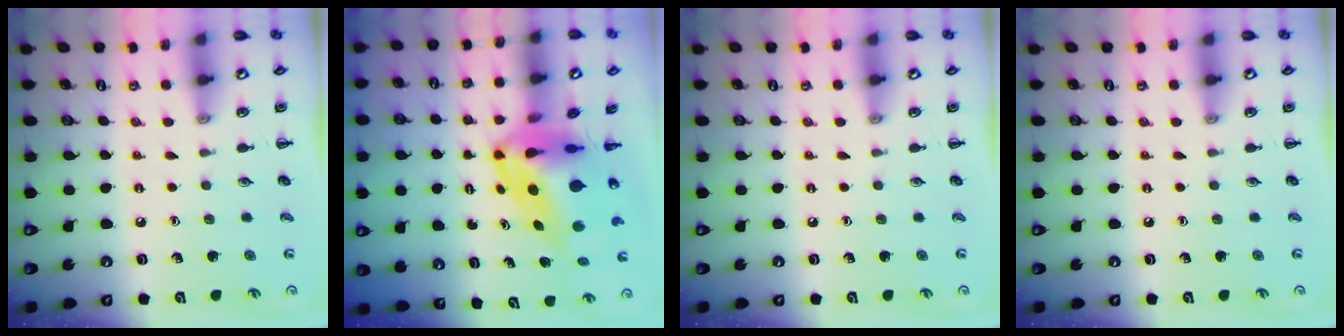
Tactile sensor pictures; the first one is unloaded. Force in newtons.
{"total": 9.7, "press": 9.2, "slide": 3.1}
{"total": 0.0}
{"total": 0.0}